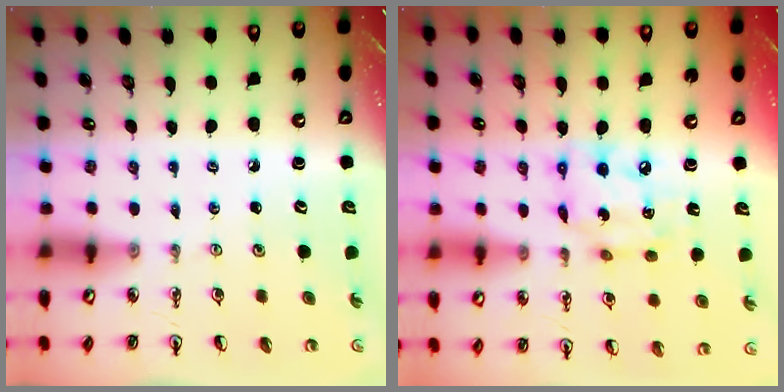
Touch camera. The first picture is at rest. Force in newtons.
{"total": 11.4, "press": 11.3, "slide": 1.2}